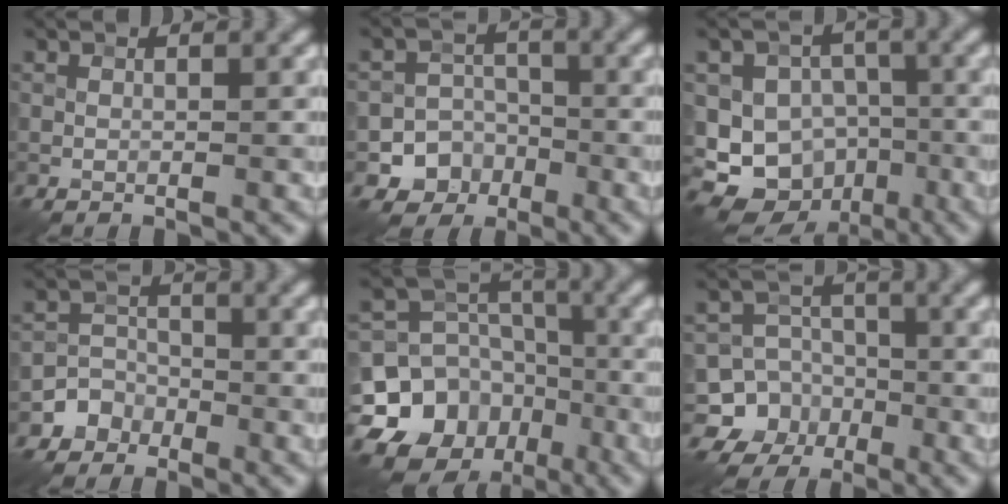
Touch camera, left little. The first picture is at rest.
{"total": 5.4, "force": [-2.7, 4.6, 0.7], "torque": [0.021, -0.007, -0.060]}
{"total": 11.8, "force": [-4.9, 9.9, 4.3], "torque": [-0.065, -0.016, -0.088]}
{"total": 2.7, "force": [-1.7, 2.1, 0.0], "torque": [0.024, 0.013, -0.039]}
{"total": 14.2, "force": [-7.6, 11.4, 3.9], "torque": [-0.084, -0.032, -0.129]}
{"total": 8.9, "force": [-3.6, 8.1, 0.8], "torque": [-0.011, -0.009, -0.078]}